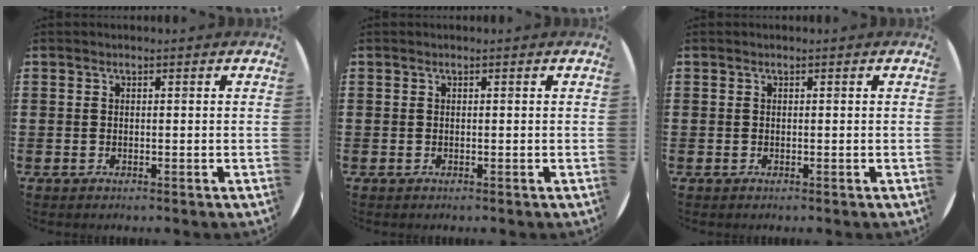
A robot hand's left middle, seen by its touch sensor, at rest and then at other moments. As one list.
[{"total": 0.0}, {"total": 0.0}]